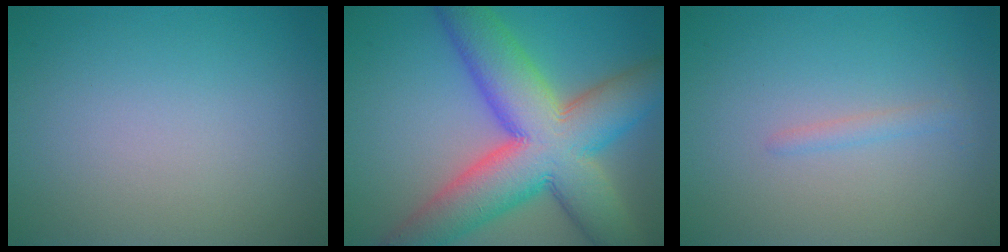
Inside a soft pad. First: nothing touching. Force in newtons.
{"total": 13.6, "press": 13.6, "slide": 0.6}
{"total": 1.0, "press": 1.0, "slide": 0.0}